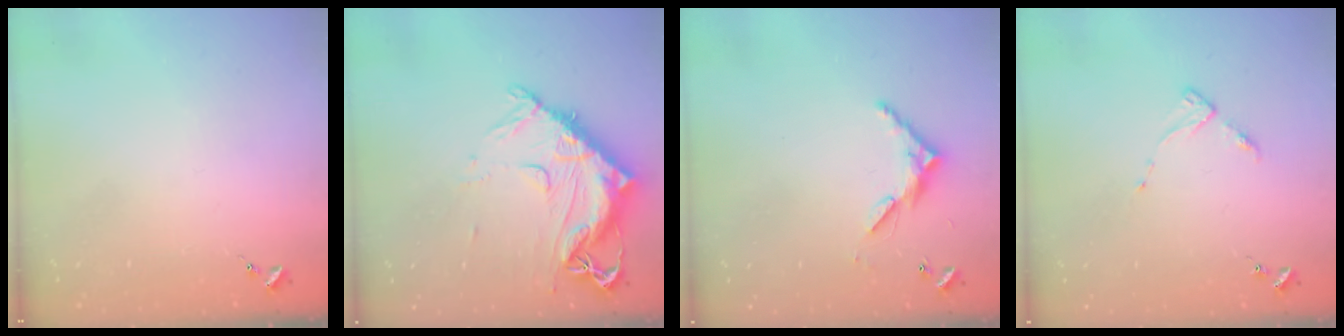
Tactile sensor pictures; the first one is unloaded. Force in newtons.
{"total": 14.6, "press": 14.5, "slide": 1.5}
{"total": 7.4, "press": 7.4, "slide": 0.4}
{"total": 5.0, "press": 4.9, "slide": 0.6}